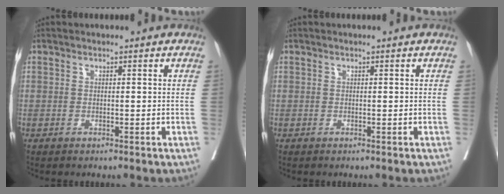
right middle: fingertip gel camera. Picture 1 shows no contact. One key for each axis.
{"total": 0.0}